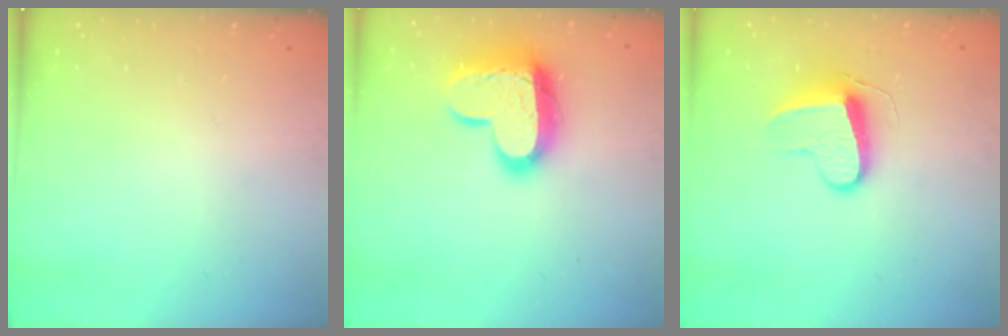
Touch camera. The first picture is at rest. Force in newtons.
{"total": 17.1, "press": 17.0, "slide": 1.6}
{"total": 9.2, "press": 9.2, "slide": 0.2}